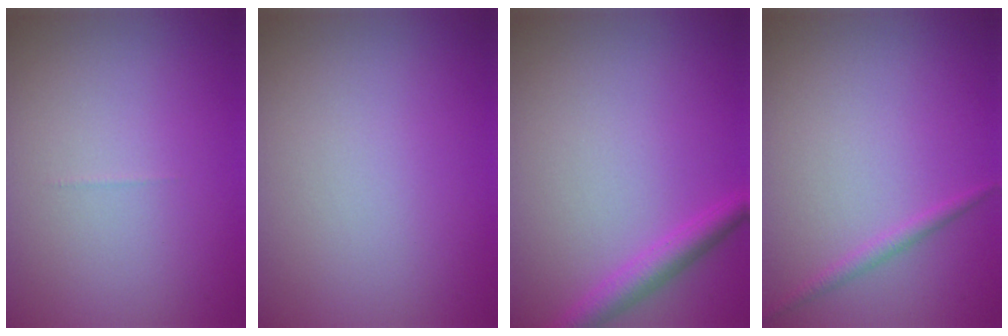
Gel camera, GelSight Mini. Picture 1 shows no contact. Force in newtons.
{"total": 0.0}
{"total": 2.6, "press": 2.6, "slide": 0.2}
{"total": 1.1, "press": 1.1, "slide": 0.1}